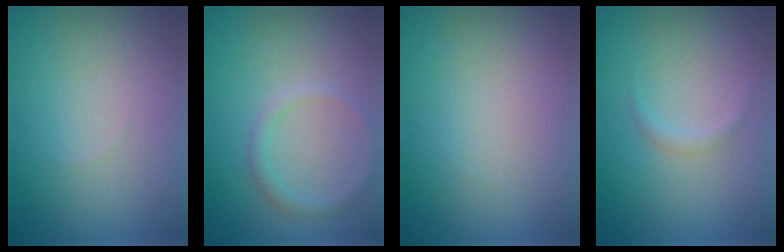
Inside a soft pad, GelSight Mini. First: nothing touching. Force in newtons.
{"total": 1.4, "press": 1.4, "slide": 0.0}
{"total": 0.0}
{"total": 0.8, "press": 0.8, "slide": 0.1}